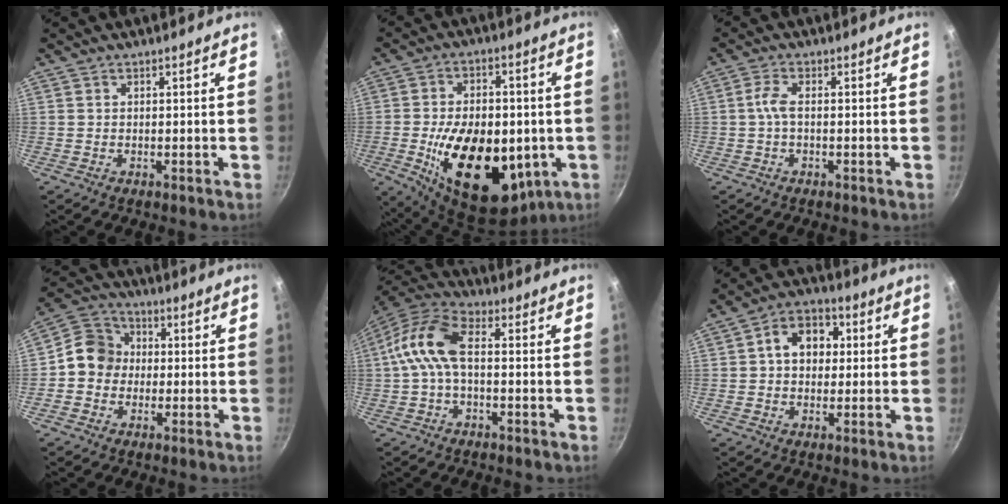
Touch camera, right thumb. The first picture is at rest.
{"total": 24.4, "force": [-4.4, 14.5, 19.1], "torque": [-0.289, -0.002, -0.053]}
{"total": 2.9, "force": [-0.4, 0.9, 2.7], "torque": [-0.071, 0.008, -0.012]}
{"total": 8.8, "force": [-0.5, 7.9, 3.7], "torque": [-0.029, 0.023, -0.032]}
{"total": 10.5, "force": [-0.3, 5.3, 9.0], "torque": [-0.189, 0.036, -0.024]}
{"total": 9.0, "force": [1.3, 6.8, 5.7], "torque": [-0.051, 0.016, 0.008]}